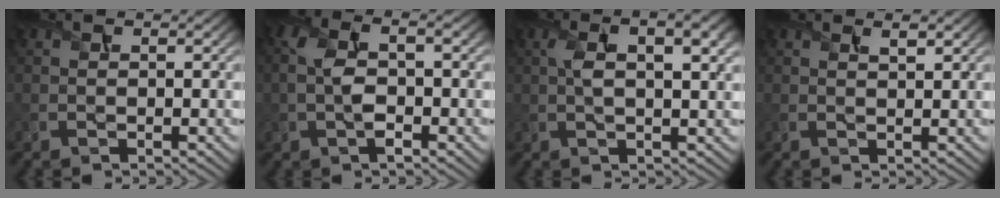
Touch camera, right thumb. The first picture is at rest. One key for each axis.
{"total": 5.1, "fx": -0.5, "fy": 2.4, "fz": 4.5, "tx": -0.104, "ty": 0.000, "tz": -0.012}
{"total": 6.4, "fx": 1.9, "fy": 2.2, "fz": 5.7, "tx": -0.104, "ty": 0.006, "tz": 0.032}
{"total": 1.3, "fx": 0.9, "fy": 0.2, "fz": 0.9, "tx": -0.019, "ty": 0.000, "tz": 0.017}